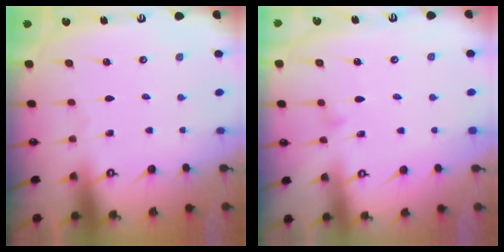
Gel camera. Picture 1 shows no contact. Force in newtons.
{"total": 7.9, "press": 7.9, "slide": 0.4}